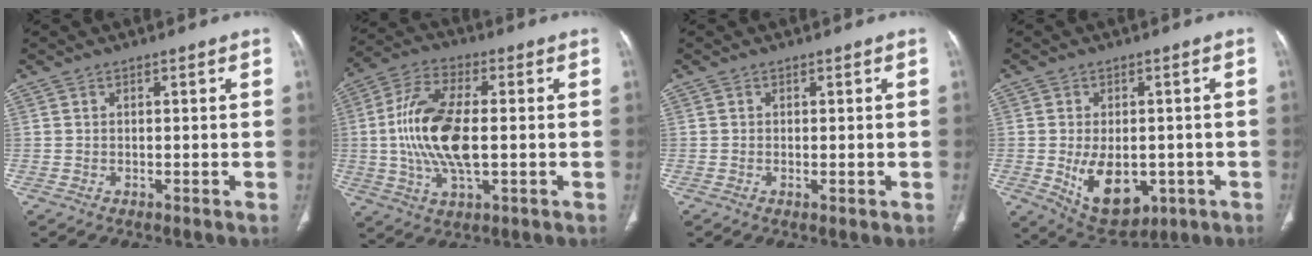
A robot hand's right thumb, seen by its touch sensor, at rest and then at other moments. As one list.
[{"total": 15.7, "force": [-0.3, 7.0, 14.0], "torque": [-0.293, 0.010, -0.006]}, {"total": 0.9, "force": [-0.2, 0.3, 0.9], "torque": [-0.017, -0.003, -0.003]}, {"total": 11.9, "force": [-2.8, 7.5, 8.7], "torque": [-0.113, -0.004, -0.020]}]